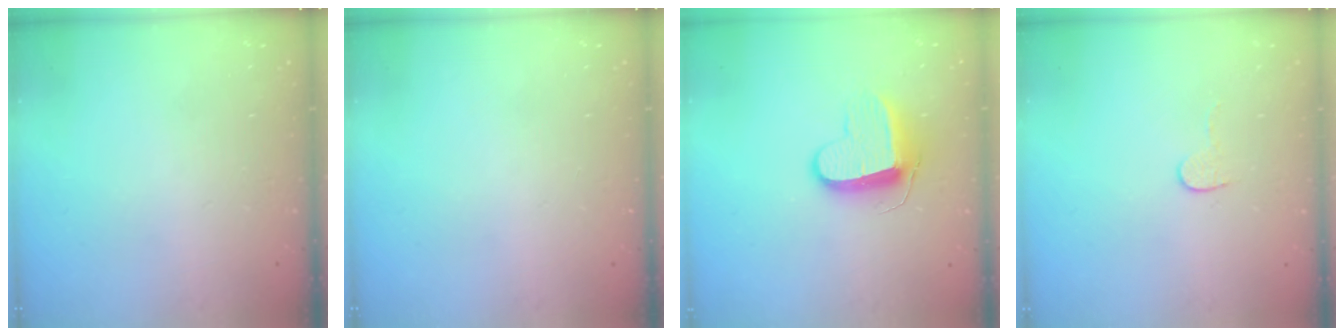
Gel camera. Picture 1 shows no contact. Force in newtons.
{"total": 0.0}
{"total": 9.9, "press": 9.9, "slide": 0.1}
{"total": 4.0, "press": 4.0, "slide": 0.3}